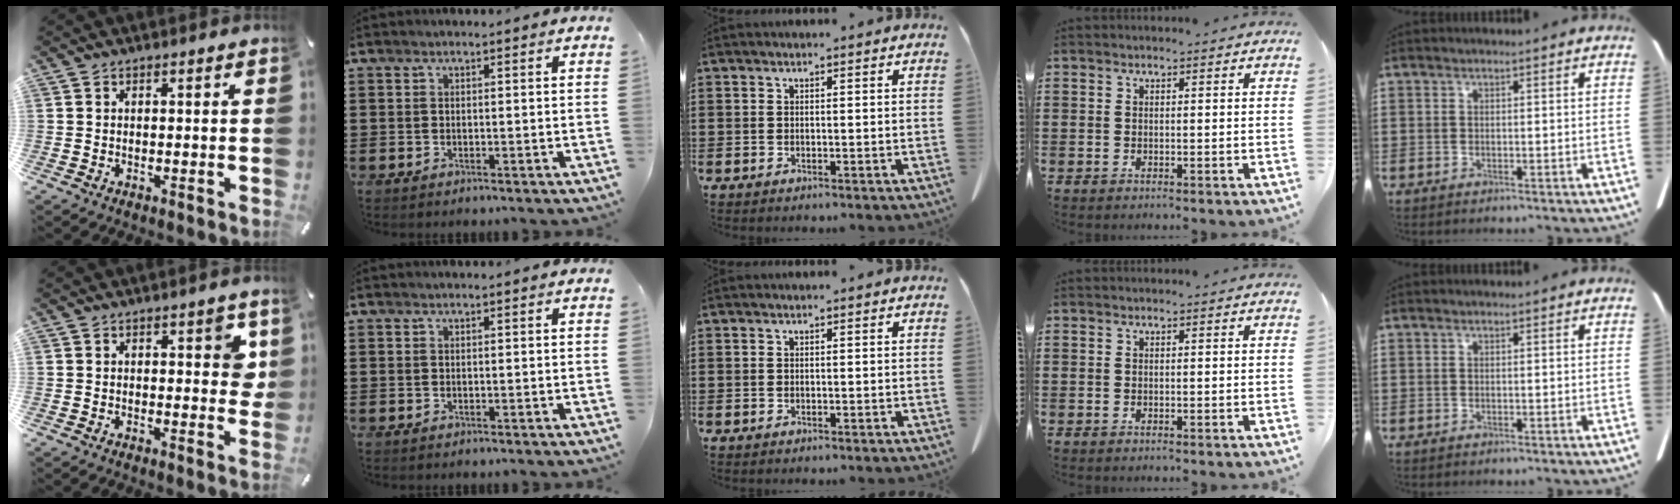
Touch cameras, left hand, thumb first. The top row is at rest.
{"thumb": {"total": 5.4, "force": [1.7, 2.7, 4.4], "torque": [-0.049, -0.008, 0.022]}}